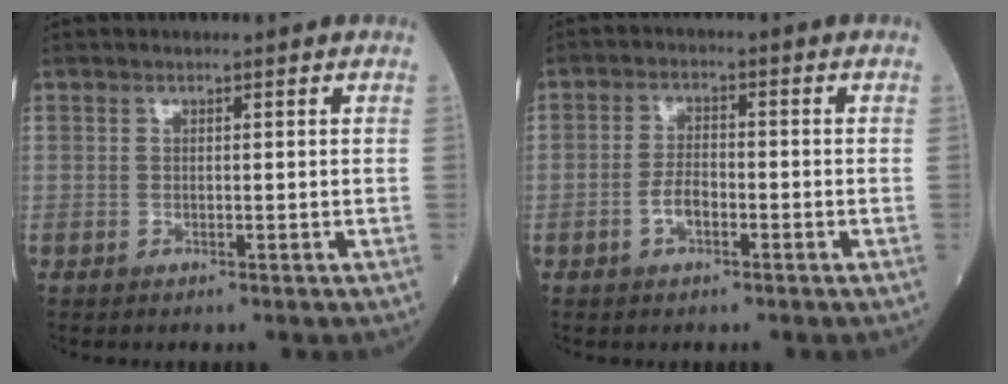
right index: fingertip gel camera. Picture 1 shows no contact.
{"total": 3.4, "force": [-1.3, 1.6, 2.7], "torque": [-0.050, 0.005, -0.023]}